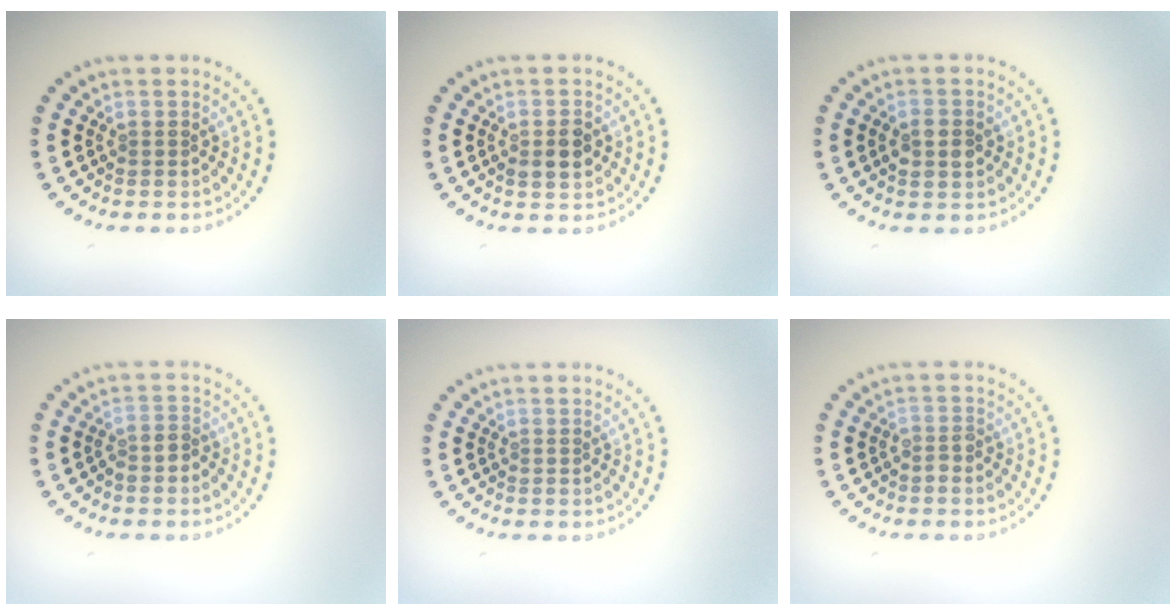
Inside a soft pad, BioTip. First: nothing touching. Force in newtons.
{"total": 2.2, "press": 2.1, "slide": 0.2}
{"total": 2.8, "press": 2.8, "slide": 0.1}
{"total": 1.4, "press": 1.1, "slide": 0.8}
{"total": 0.0}
{"total": 1.1, "press": 0.9, "slide": 0.6}